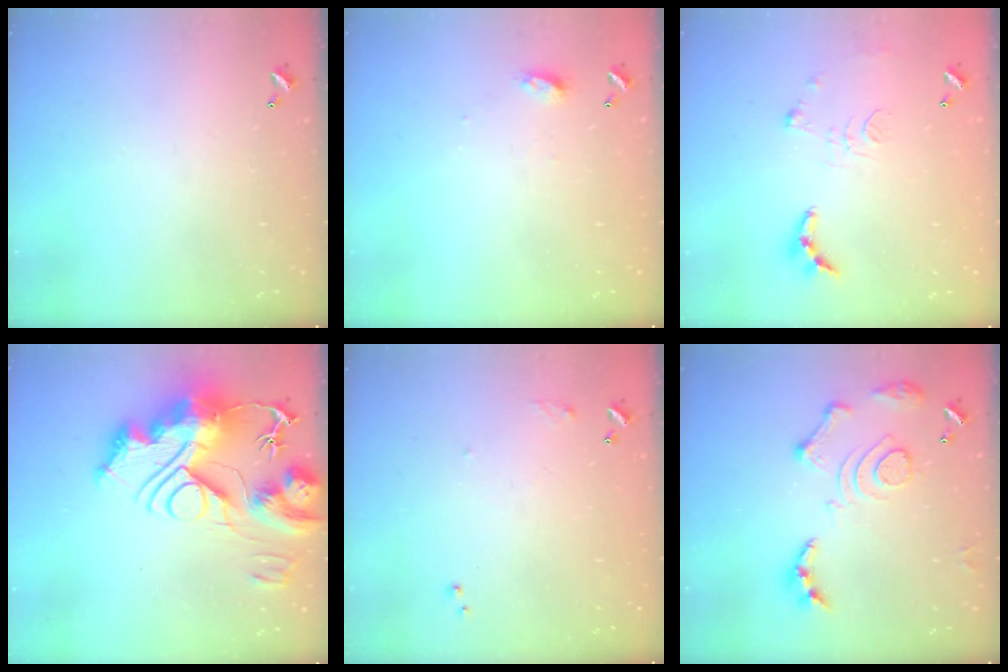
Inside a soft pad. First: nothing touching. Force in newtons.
{"total": 4.0, "press": 4.0, "slide": 0.5}
{"total": 9.3, "press": 9.3, "slide": 0.8}
{"total": 0.5, "press": 0.5, "slide": 0.0}
{"total": 6.5, "press": 6.5, "slide": 0.7}
{"total": 14.6, "press": 14.5, "slide": 1.6}